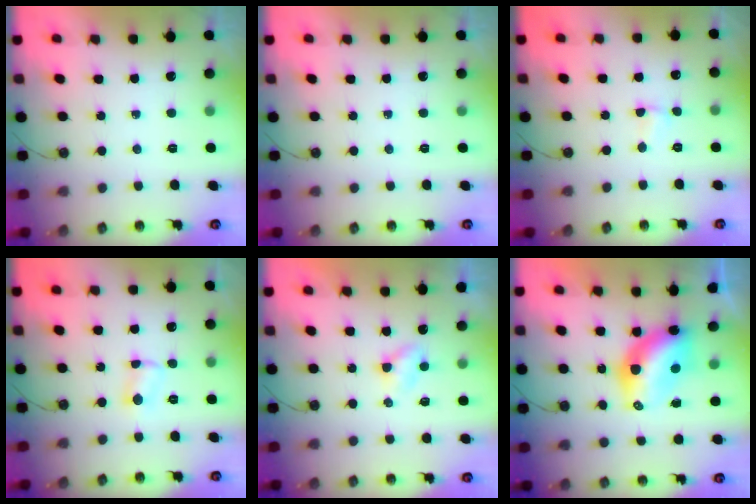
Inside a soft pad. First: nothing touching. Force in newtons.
{"total": 0.0}
{"total": 1.3, "press": 1.2, "slide": 0.4}
{"total": 4.1, "press": 4.1, "slide": 0.7}
{"total": 3.1, "press": 3.1, "slide": 0.4}
{"total": 9.4, "press": 9.4, "slide": 0.9}